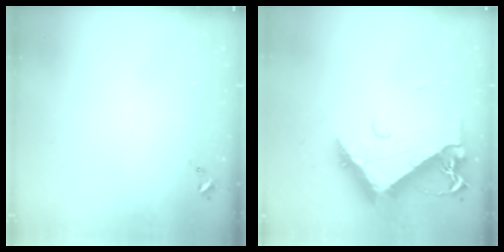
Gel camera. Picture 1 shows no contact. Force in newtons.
{"total": 15.2, "press": 15.1, "slide": 1.3}